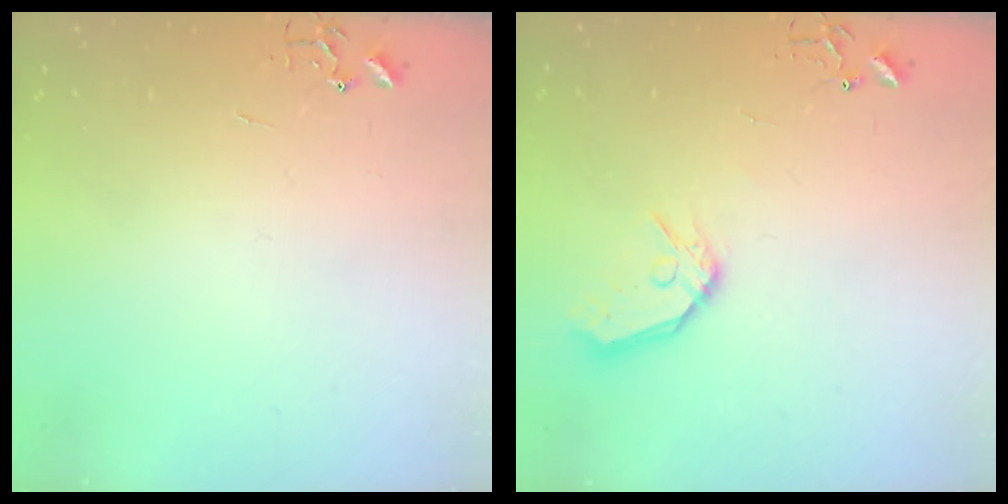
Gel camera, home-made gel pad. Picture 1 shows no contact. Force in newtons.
{"total": 11.3, "press": 11.2, "slide": 1.5}